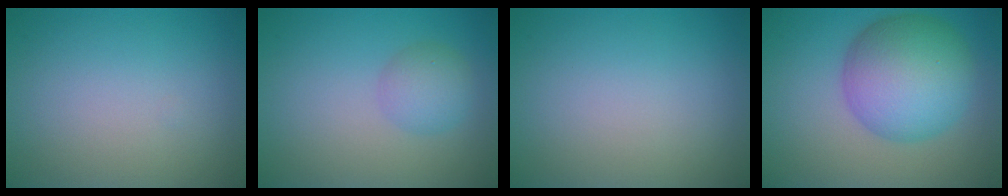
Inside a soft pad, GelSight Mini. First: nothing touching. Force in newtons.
{"total": 2.5, "press": 2.5, "slide": 0.1}
{"total": 0.0}
{"total": 9.1, "press": 9.1, "slide": 0.2}